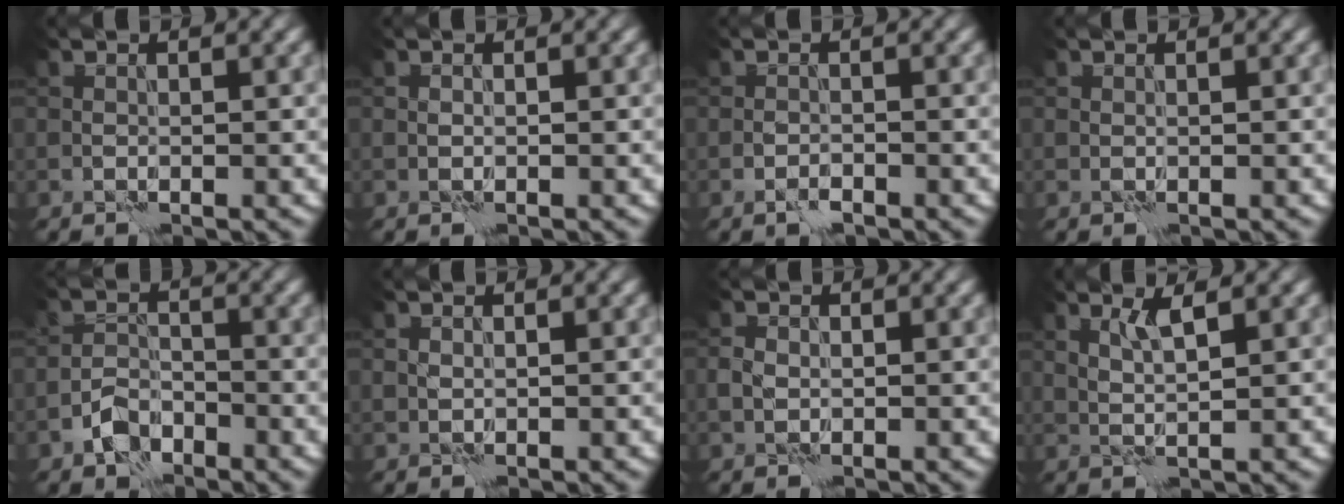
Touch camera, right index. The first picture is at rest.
{"total": 0.0}
{"total": 1.2, "force": [-0.9, 0.4, 0.6], "torque": [-0.012, 0.004, -0.020]}
{"total": 0.0}
{"total": 3.1, "force": [-2.2, 1.8, 1.3], "torque": [-0.019, 0.008, -0.047]}
{"total": 0.0}
{"total": 1.1, "force": [-0.1, 0.9, 0.5], "torque": [-0.012, 0.001, -0.007]}
{"total": 1.8, "force": [1.0, 0.0, 1.4], "torque": [-0.033, 0.001, 0.019]}